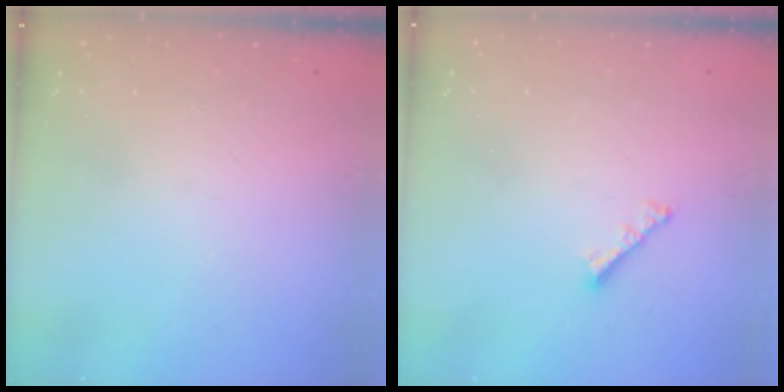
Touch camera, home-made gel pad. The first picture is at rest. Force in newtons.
{"total": 2.8, "press": 2.7, "slide": 0.6}